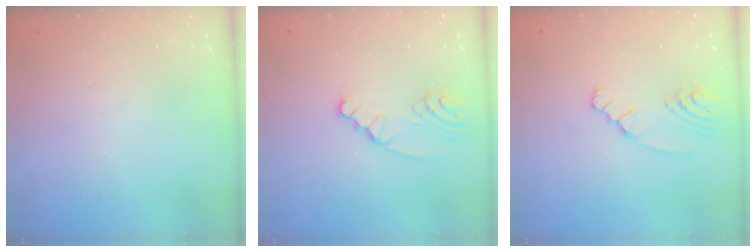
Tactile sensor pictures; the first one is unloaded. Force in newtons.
{"total": 2.3, "press": 2.2, "slide": 0.3}
{"total": 3.5, "press": 3.2, "slide": 1.3}